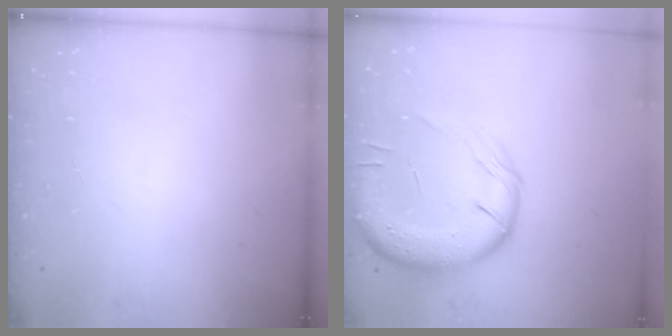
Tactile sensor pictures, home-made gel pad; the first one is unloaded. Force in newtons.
{"total": 17.3, "press": 16.9, "slide": 3.5}